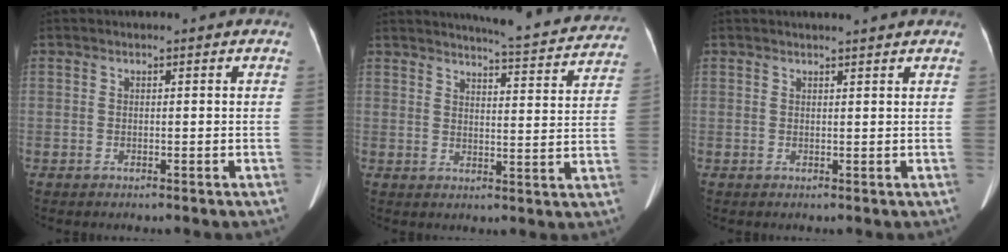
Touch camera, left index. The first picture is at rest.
{"total": 14.4, "force": [13.7, 1.2, 4.2], "torque": [-0.053, -0.034, 0.155]}
{"total": 3.5, "force": [3.2, -0.2, 1.2], "torque": [-0.015, 0.009, 0.038]}